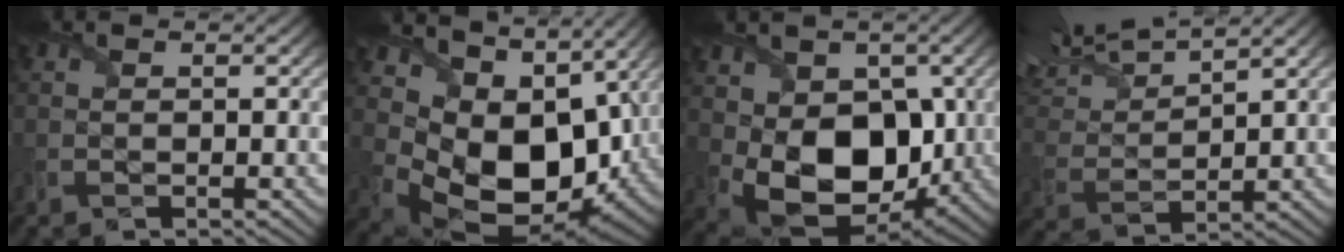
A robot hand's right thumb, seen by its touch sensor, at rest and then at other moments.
{"total": 15.0, "force": [3.5, 10.5, 10.1], "torque": [-0.209, -0.029, 0.085]}
{"total": 12.3, "force": [0.0, 8.7, 8.6], "torque": [-0.171, -0.035, 0.003]}
{"total": 11.5, "force": [9.4, 2.6, 6.1], "torque": [-0.152, 0.021, 0.160]}